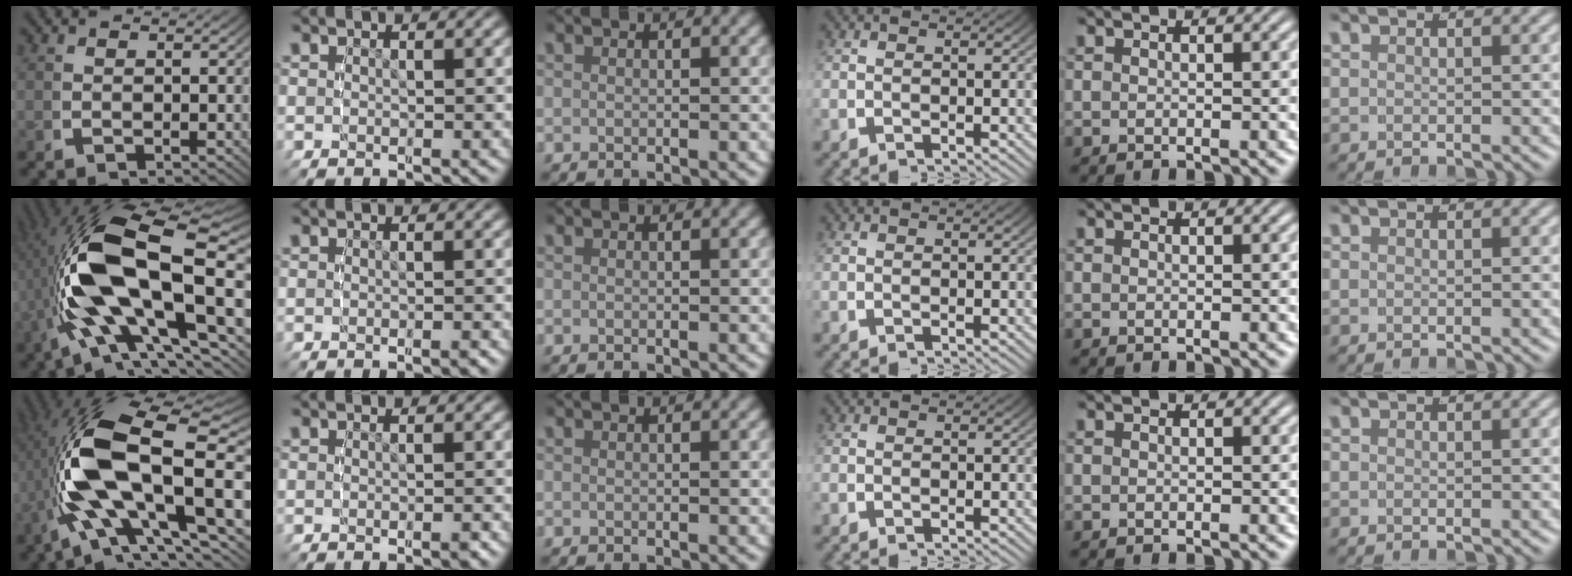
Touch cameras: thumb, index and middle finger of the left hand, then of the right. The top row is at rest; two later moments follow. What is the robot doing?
{"motion": "lift_and_place", "object": "button"}